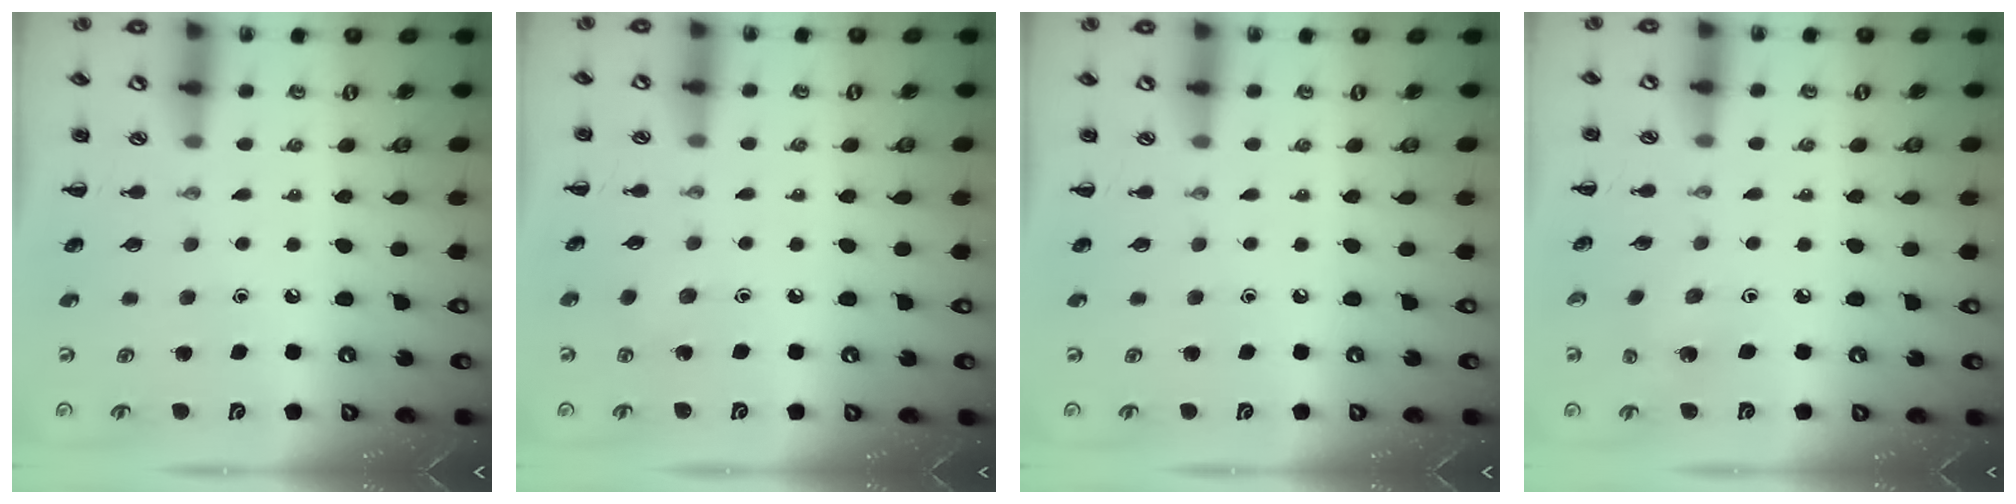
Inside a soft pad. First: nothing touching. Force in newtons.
{"total": 3.6, "press": 3.5, "slide": 1.1}
{"total": 0.0}
{"total": 2.6, "press": 2.5, "slide": 0.8}